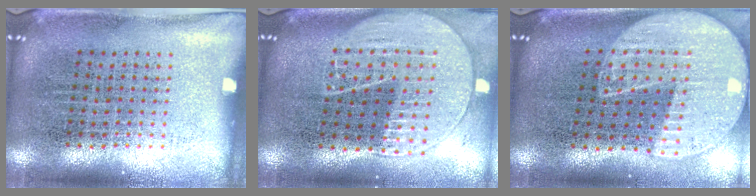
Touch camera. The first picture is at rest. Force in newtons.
{"total": 1.9, "press": 1.8, "slide": 0.8}
{"total": 2.3, "press": 2.0, "slide": 1.1}